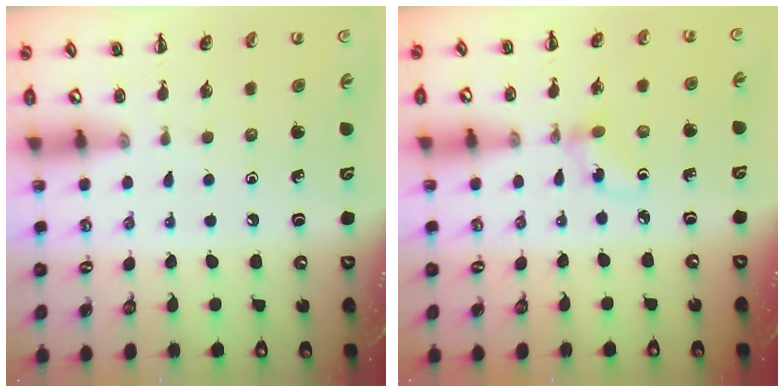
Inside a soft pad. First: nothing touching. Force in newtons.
{"total": 2.9, "press": 2.7, "slide": 1.2}